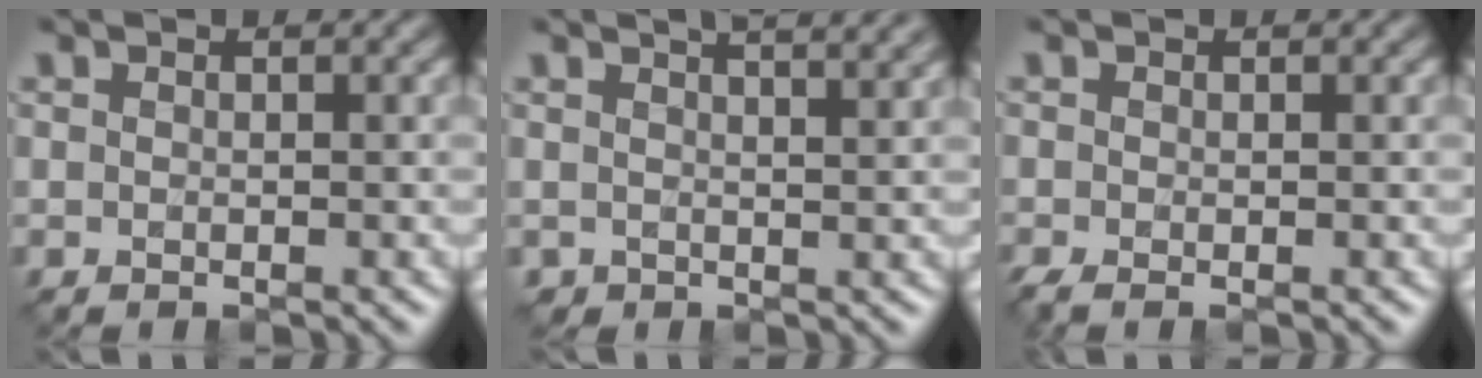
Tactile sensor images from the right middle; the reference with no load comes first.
{"total": 5.0, "force": [3.5, 2.3, 2.8], "torque": [-0.017, 0.037, 0.022]}
{"total": 1.3, "force": [-0.8, 0.3, 1.0], "torque": [-0.025, -0.013, -0.022]}